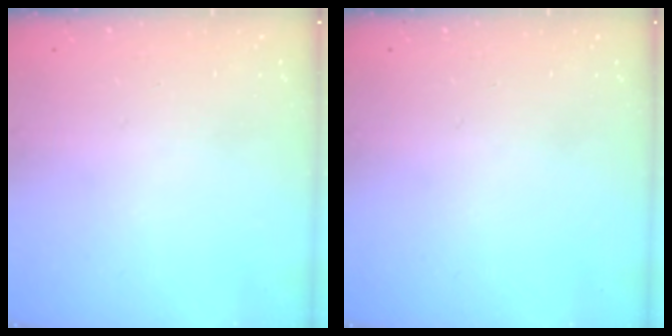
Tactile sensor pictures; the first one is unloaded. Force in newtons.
{"total": 0.0}